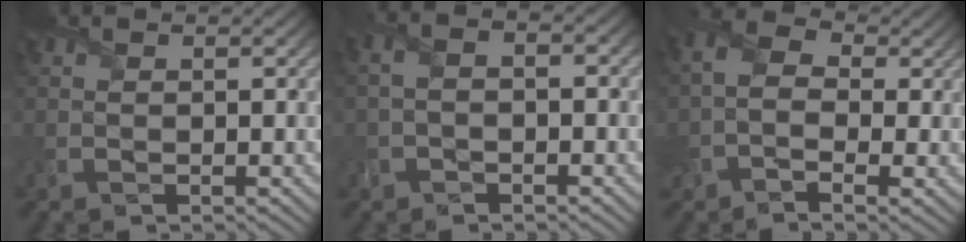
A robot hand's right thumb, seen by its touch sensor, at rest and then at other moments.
{"total": 3.3, "force": [-0.7, 1.9, 2.5], "torque": [-0.044, 0.009, -0.015]}
{"total": 5.8, "force": [-0.5, 3.8, 4.3], "torque": [-0.100, -0.001, -0.018]}